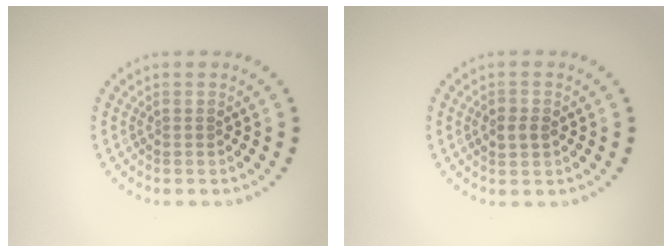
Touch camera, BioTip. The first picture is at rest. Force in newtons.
{"total": 1.6, "press": 1.5, "slide": 0.2}